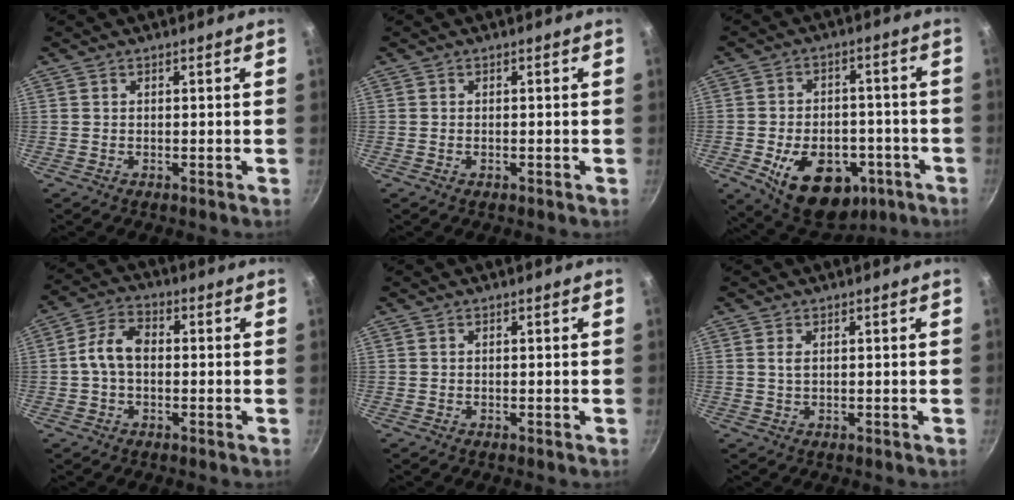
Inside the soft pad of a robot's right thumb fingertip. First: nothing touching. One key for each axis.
{"total": 0.5, "fx": -0.2, "fy": 0.3, "fz": 0.4, "tx": -0.009, "ty": 0.004, "tz": -0.001}
{"total": 16.7, "fx": -6.9, "fy": 10.5, "fz": 11.0, "tx": -0.149, "ty": 0.021, "tz": -0.088}
{"total": 7.2, "fx": -0.2, "fy": 4.7, "fz": 5.5, "tx": -0.100, "ty": 0.023, "tz": -0.013}
{"total": 0.0}
{"total": 1.4, "fx": 0.4, "fy": 0.7, "fz": 1.1, "tx": -0.025, "ty": 0.003, "tz": 0.012}